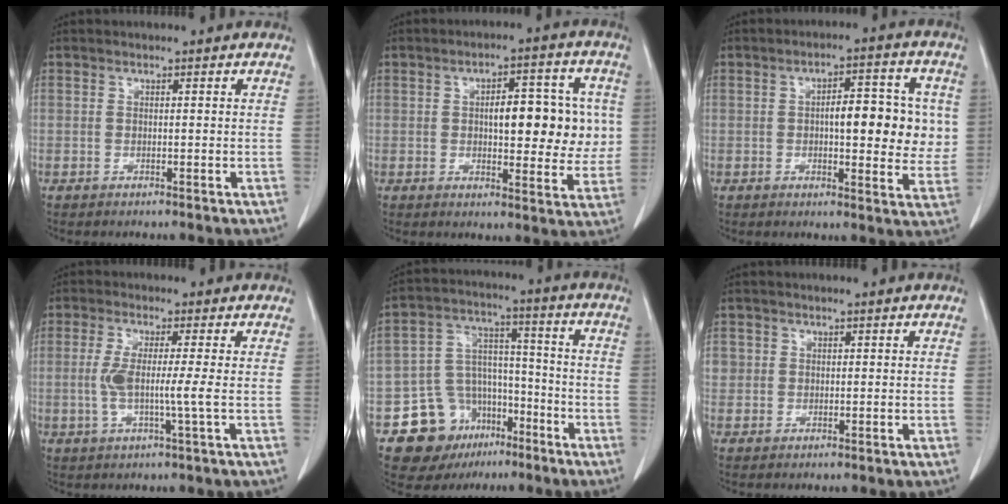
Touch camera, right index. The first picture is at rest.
{"total": 11.2, "force": [1.3, 4.6, 10.2], "torque": [-0.128, 0.023, 0.023]}
{"total": 10.4, "force": [0.9, 3.8, 9.6], "torque": [-0.122, 0.020, 0.013]}
{"total": 5.2, "force": [-0.4, -0.4, 5.2], "torque": [-0.104, -0.005, -0.007]}
{"total": 13.2, "force": [-7.5, 9.8, 4.8], "torque": [-0.081, 0.054, -0.109]}
{"total": 2.0, "force": [0.4, 1.9, 0.3], "torque": [0.007, 0.007, 0.010]}